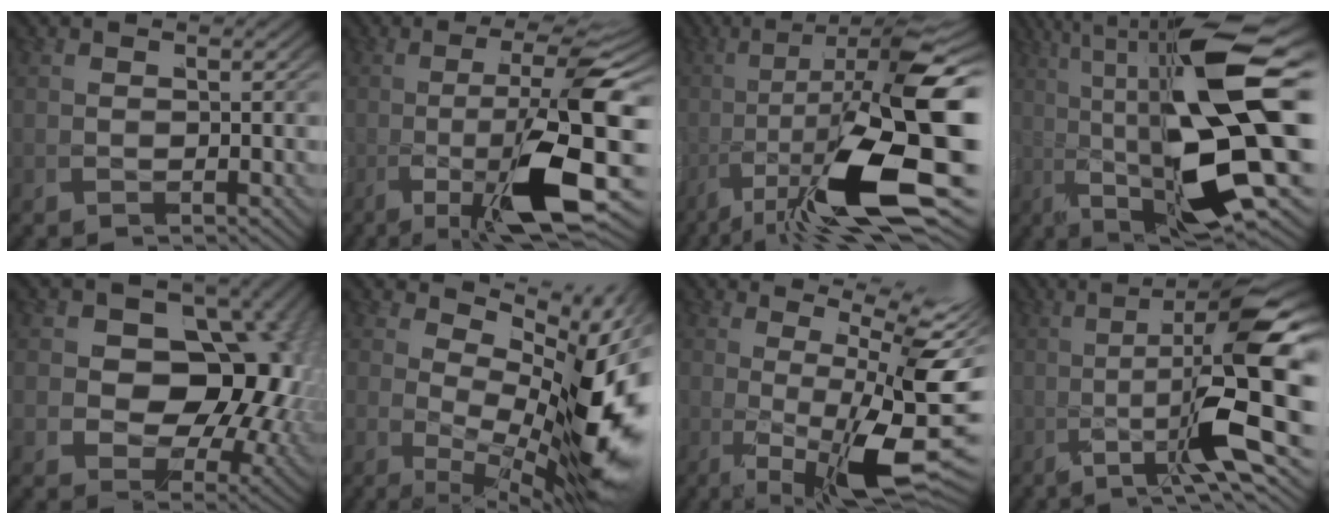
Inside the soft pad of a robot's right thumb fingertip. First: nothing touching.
{"total": 12.3, "force": [-2.1, 3.1, 11.7], "torque": [-0.195, -0.006, -0.032]}
{"total": 14.8, "force": [-0.6, 4.8, 14.0], "torque": [-0.214, -0.012, -0.007]}
{"total": 13.0, "force": [0.1, 3.9, 12.5], "torque": [-0.204, -0.007, 0.008]}
{"total": 11.3, "force": [0.5, 8.6, 7.3], "torque": [-0.129, -0.042, 0.016]}
{"total": 11.3, "force": [1.3, 5.3, 9.9], "torque": [-0.136, -0.014, 0.025]}
{"total": 12.2, "force": [0.1, 4.5, 11.4], "torque": [-0.156, -0.018, 0.012]}
{"total": 12.5, "force": [1.0, 3.2, 12.0], "torque": [-0.185, 0.007, 0.003]}